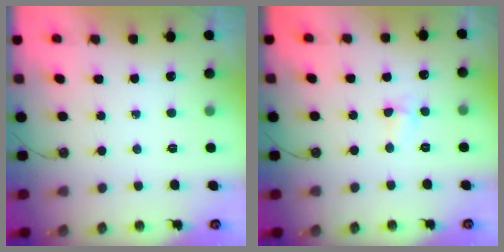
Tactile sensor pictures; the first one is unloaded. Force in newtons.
{"total": 4.4, "press": 4.4, "slide": 0.6}